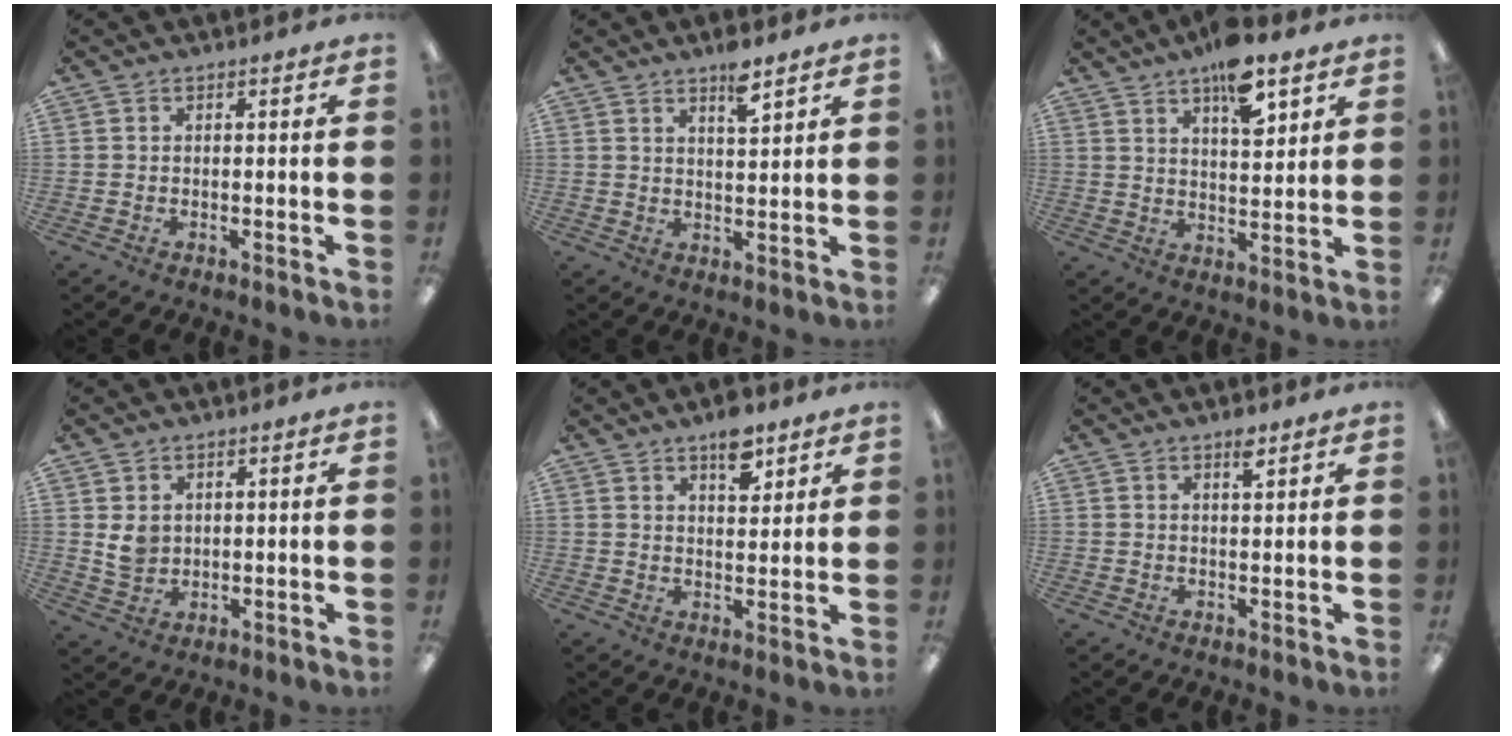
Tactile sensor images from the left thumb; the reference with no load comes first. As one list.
[{"total": 5.7, "force": [4.3, 1.5, 3.5], "torque": [-0.054, -0.023, 0.071]}, {"total": 10.5, "force": [7.2, 3.9, 6.6], "torque": [-0.099, -0.038, 0.121]}, {"total": 4.7, "force": [1.6, 3.9, 2.2], "torque": [-0.032, -0.001, 0.029]}, {"total": 7.1, "force": [5.1, 3.2, 3.7], "torque": [-0.037, -0.031, 0.083]}, {"total": 3.0, "force": [2.2, 0.9, 1.8], "torque": [-0.025, -0.006, 0.035]}]